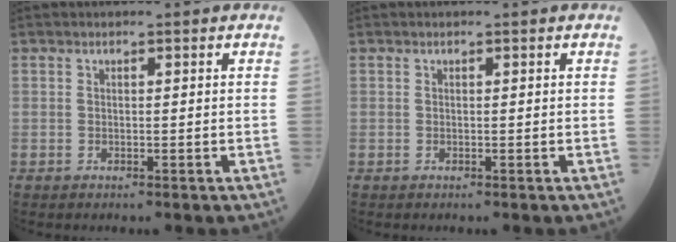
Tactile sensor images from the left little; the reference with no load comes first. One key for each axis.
{"total": 0.0}